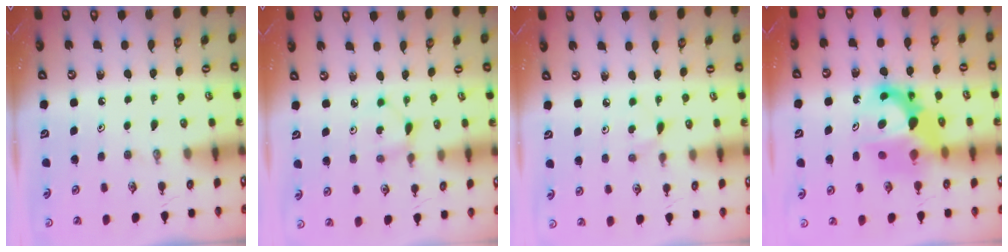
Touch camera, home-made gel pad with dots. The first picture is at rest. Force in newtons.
{"total": 2.3, "press": 2.2, "slide": 0.3}
{"total": 3.0, "press": 3.0, "slide": 0.4}
{"total": 12.0, "press": 11.9, "slide": 1.0}